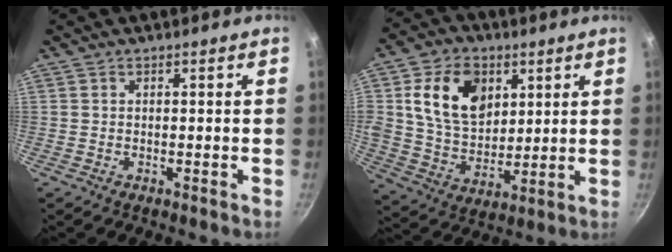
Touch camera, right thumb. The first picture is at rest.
{"total": 15.6, "force": [5.0, 11.1, 9.8], "torque": [-0.143, -0.016, 0.091]}